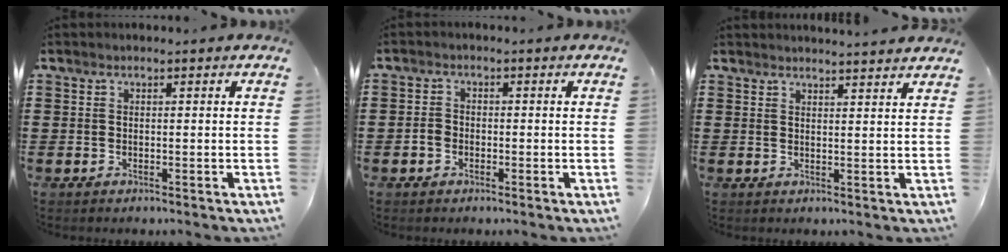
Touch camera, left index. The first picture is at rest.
{"total": 1.8, "force": [-0.7, 1.3, 1.1], "torque": [-0.030, 0.001, -0.017]}
{"total": 2.4, "force": [2.3, -0.5, 0.0], "torque": [-0.006, -0.009, 0.044]}